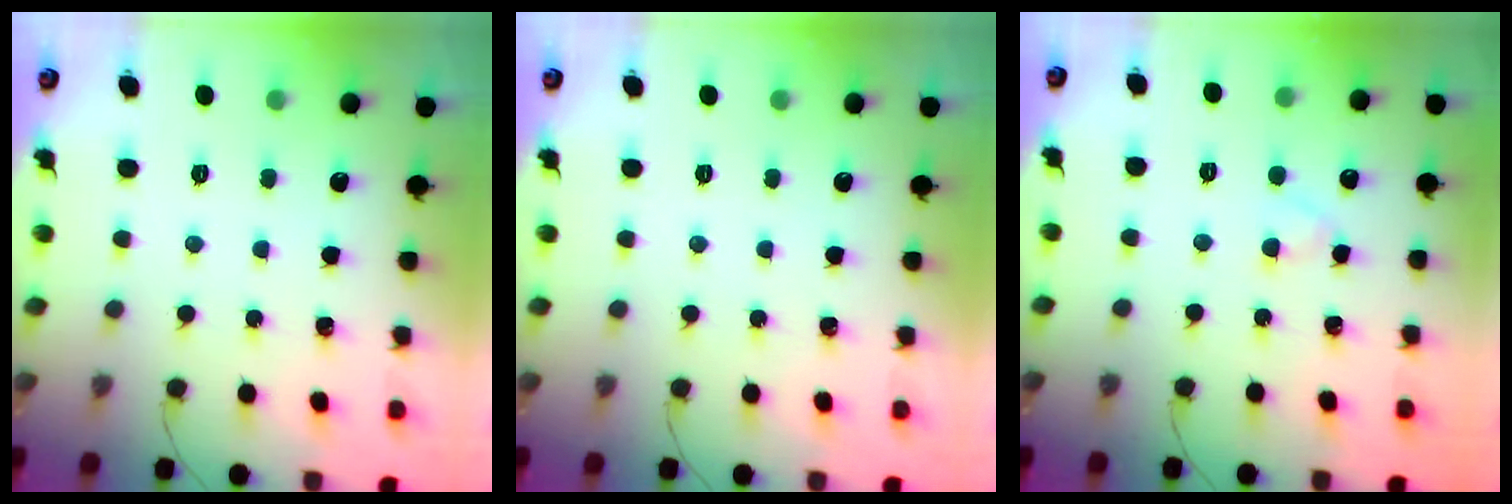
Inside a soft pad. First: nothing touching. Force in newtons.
{"total": 0.0}
{"total": 2.2, "press": 1.9, "slide": 1.1}